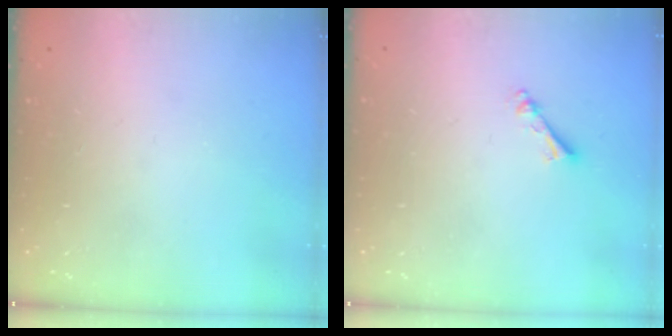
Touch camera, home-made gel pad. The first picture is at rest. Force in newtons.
{"total": 2.5, "press": 2.5, "slide": 0.4}